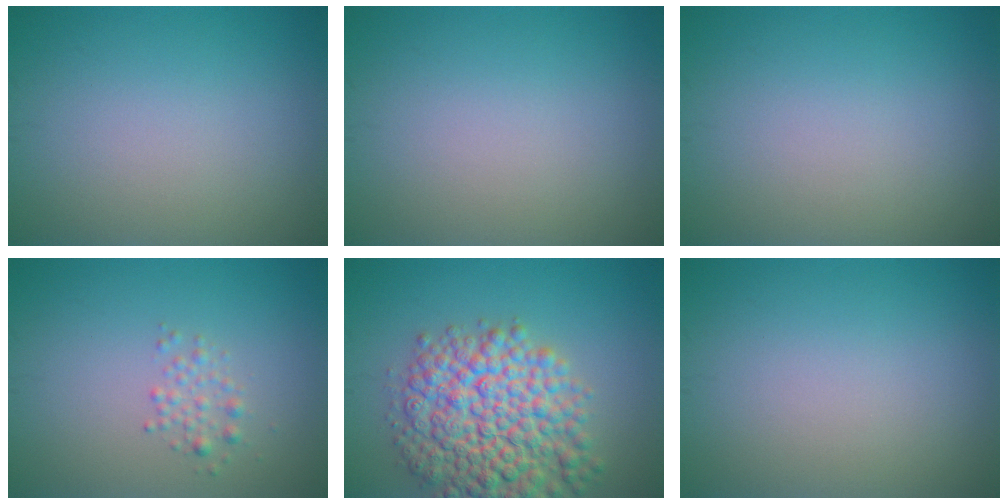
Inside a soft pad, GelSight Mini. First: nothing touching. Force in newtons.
{"total": 0.0}
{"total": 0.0}
{"total": 1.4, "press": 1.4, "slide": 0.0}
{"total": 10.1, "press": 10.1, "slide": 0.4}
{"total": 0.0}